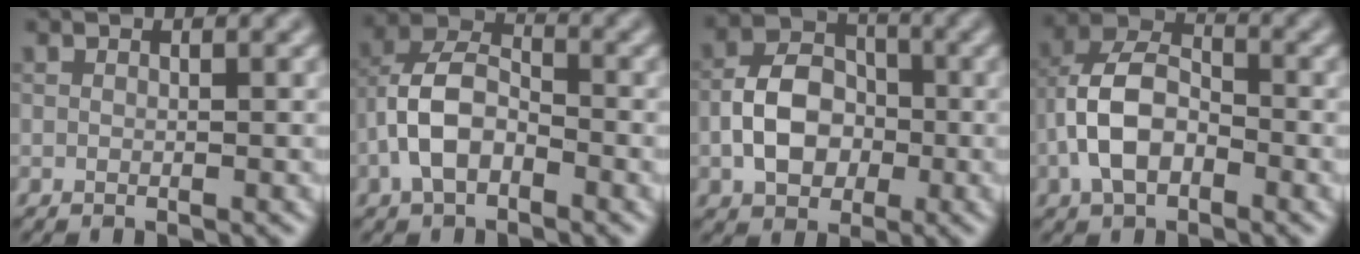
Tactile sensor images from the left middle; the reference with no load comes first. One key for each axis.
{"total": 5.4, "fx": -2.1, "fy": 3.0, "fz": 3.9, "tx": -0.075, "ty": 0.014, "tz": -0.044}
{"total": 5.5, "fx": -1.3, "fy": 4.0, "fz": 3.6, "tx": -0.059, "ty": 0.005, "tz": -0.024}
{"total": 6.0, "fx": -2.0, "fy": 3.5, "fz": 4.4, "tx": -0.088, "ty": 0.013, "tz": -0.042}